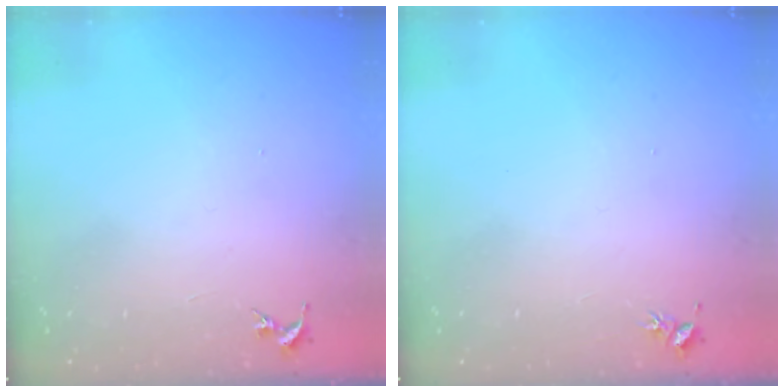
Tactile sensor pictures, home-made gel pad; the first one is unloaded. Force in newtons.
{"total": 3.1, "press": 3.0, "slide": 0.3}